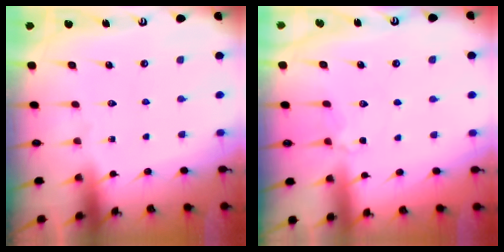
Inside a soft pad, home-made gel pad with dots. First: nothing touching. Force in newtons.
{"total": 2.9, "press": 2.9, "slide": 0.6}